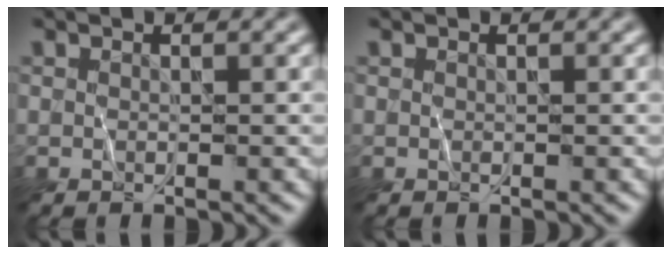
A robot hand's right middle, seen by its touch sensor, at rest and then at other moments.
{"total": 0.0}